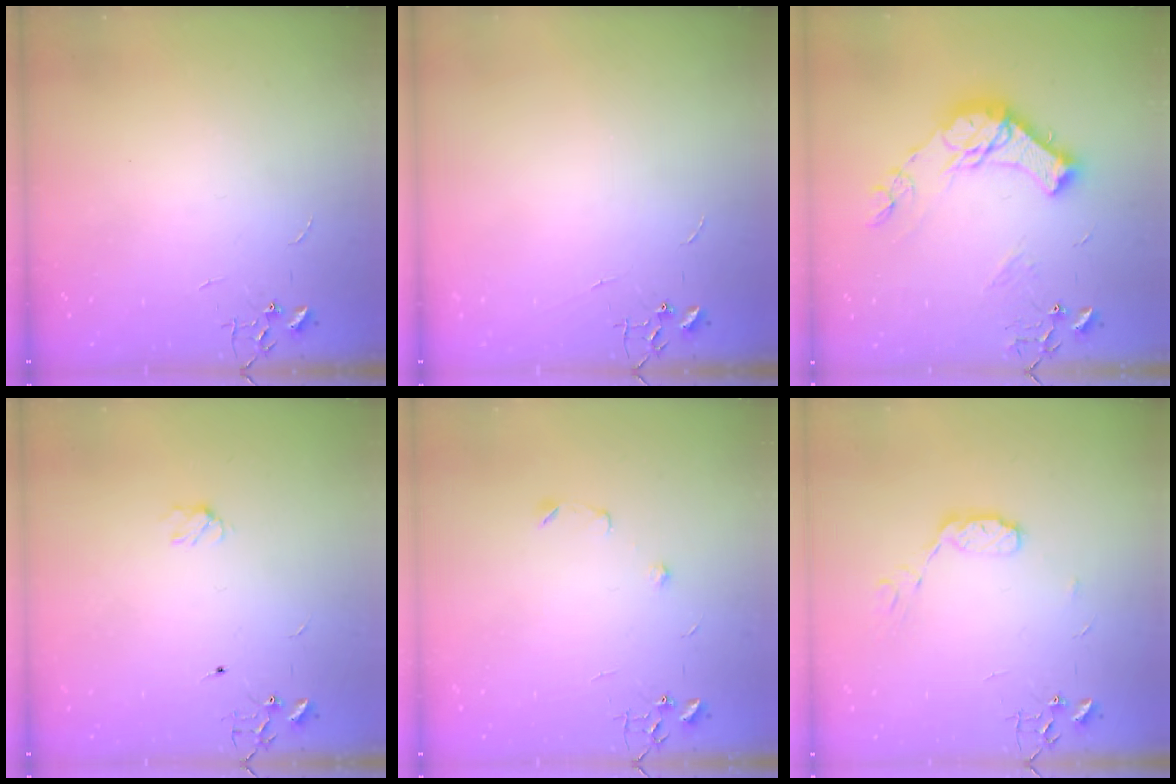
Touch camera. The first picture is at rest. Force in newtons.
{"total": 0.0}
{"total": 19.2, "press": 19.1, "slide": 1.5}
{"total": 3.9, "press": 3.8, "slide": 0.9}
{"total": 4.8, "press": 4.8, "slide": 0.7}
{"total": 8.0, "press": 8.0, "slide": 0.5}